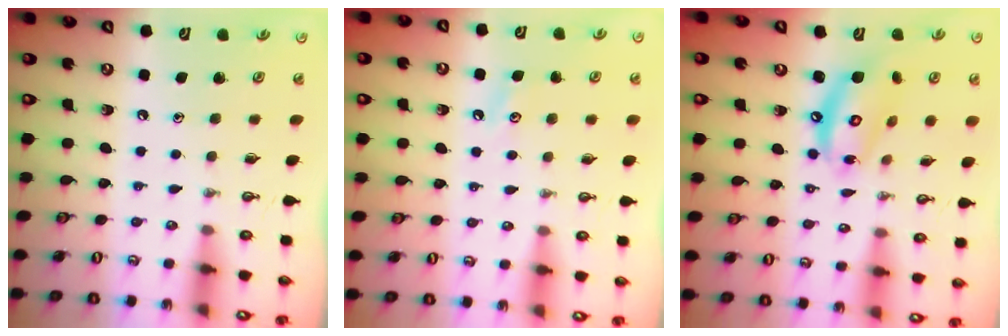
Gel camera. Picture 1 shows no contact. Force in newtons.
{"total": 2.8, "press": 2.7, "slide": 0.5}
{"total": 12.6, "press": 12.6, "slide": 1.1}